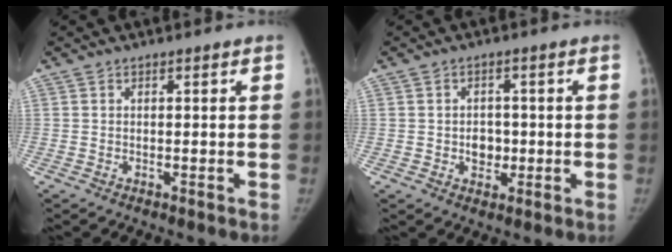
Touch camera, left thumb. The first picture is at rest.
{"total": 3.7, "force": [-0.5, 3.0, 2.1], "torque": [-0.008, 0.005, -0.003]}